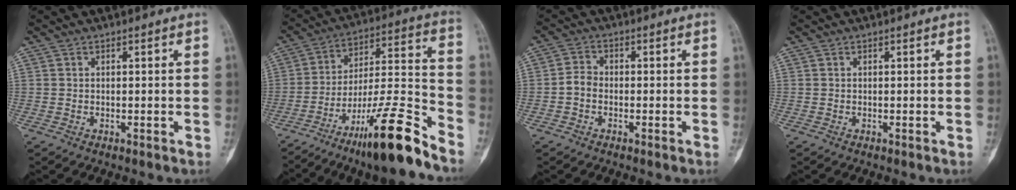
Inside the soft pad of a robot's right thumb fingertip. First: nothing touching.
{"total": 18.8, "force": [-13.3, 2.0, 13.1], "torque": [-0.227, 0.086, -0.221]}
{"total": 3.1, "force": [-0.9, 2.4, 1.7], "torque": [-0.025, 0.011, -0.026]}
{"total": 0.0}